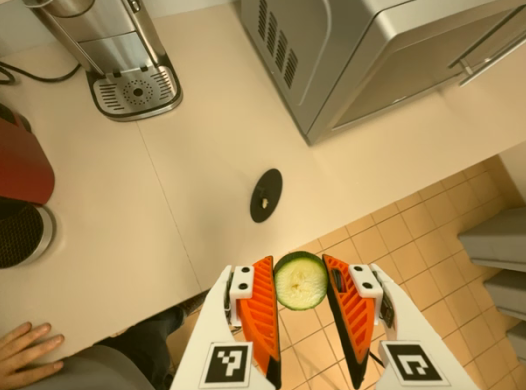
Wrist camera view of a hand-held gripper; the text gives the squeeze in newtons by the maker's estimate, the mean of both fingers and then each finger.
{"total": 8.1, "left": 7.9, "right": 8.3}